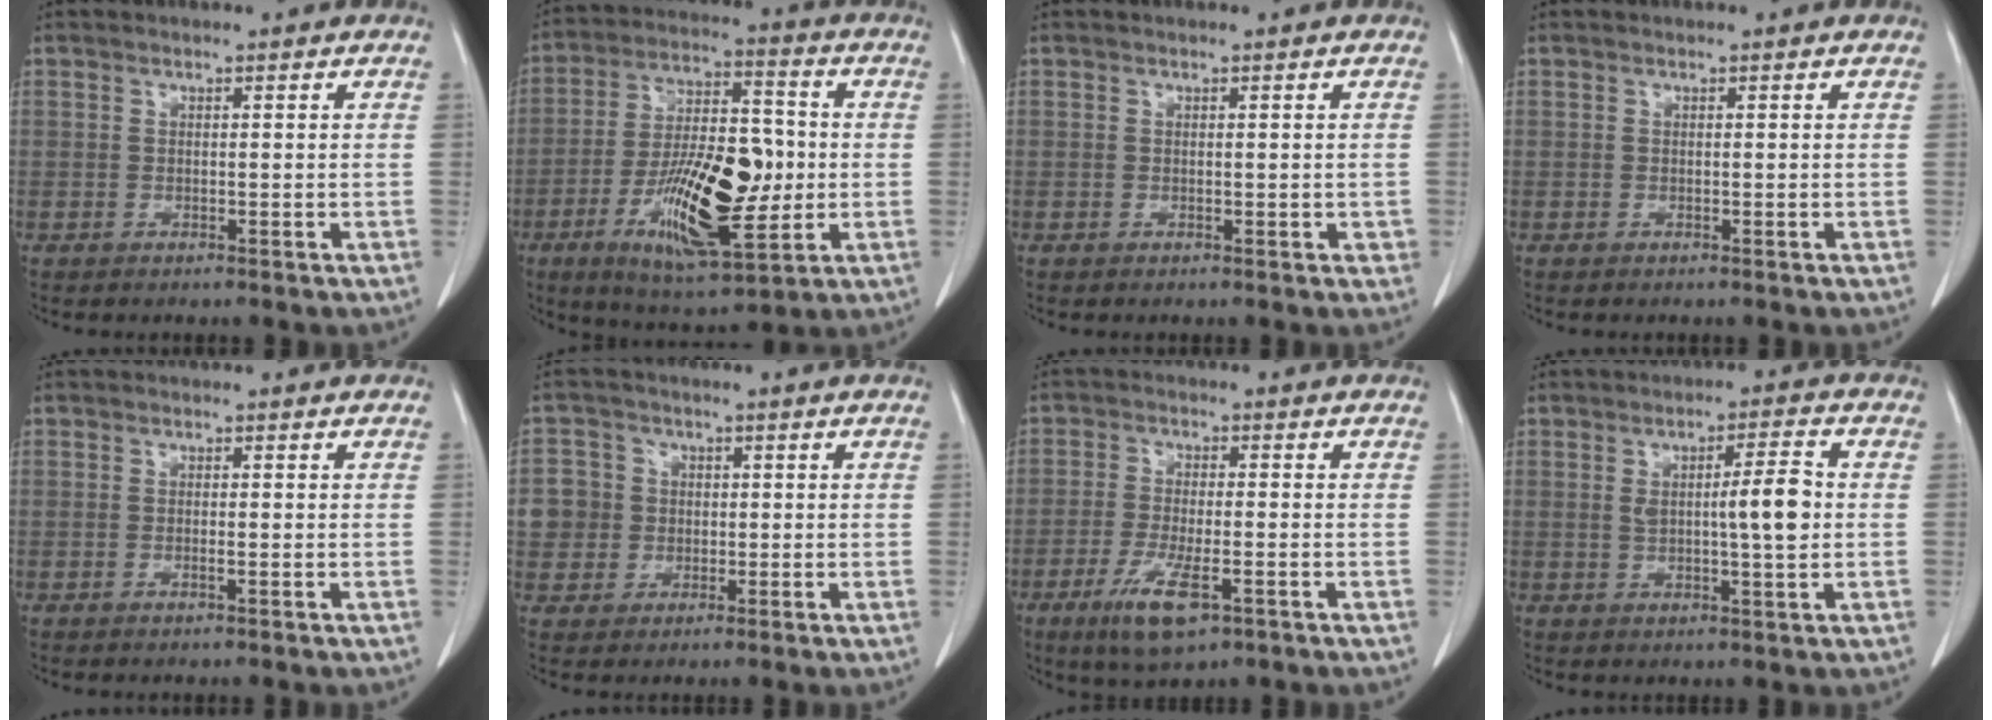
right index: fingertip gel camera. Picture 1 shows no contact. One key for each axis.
{"total": 17.7, "fx": -3.5, "fy": 5.7, "fz": 16.4, "tx": -0.296, "ty": 0.000, "tz": -0.054}
{"total": 1.3, "fx": -0.1, "fy": 0.9, "fz": 0.9, "tx": -0.005, "ty": 0.004, "tz": 0.002}
{"total": 0.0}
{"total": 0.6, "fx": -0.2, "fy": 0.0, "fz": 0.6, "tx": -0.013, "ty": -0.001, "tz": -0.003}
{"total": 5.9, "fx": 0.2, "fy": 5.8, "fz": 0.7, "tx": -0.015, "ty": 0.018, "tz": 0.008}
{"total": 7.9, "fx": -4.0, "fy": 1.9, "fz": 6.5, "tx": -0.125, "ty": -0.016, "tz": -0.065}
{"total": 6.7, "fx": 0.4, "fy": 0.9, "fz": 6.6, "tx": -0.103, "ty": 0.005, "tz": 0.006}